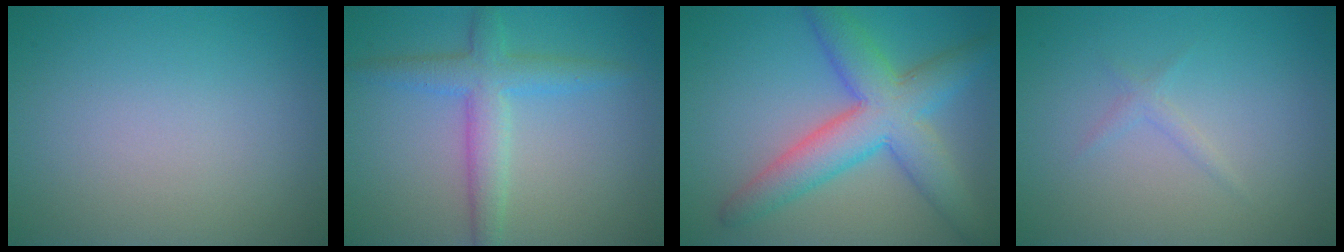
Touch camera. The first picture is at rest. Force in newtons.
{"total": 4.0, "press": 4.0, "slide": 0.1}
{"total": 7.4, "press": 7.3, "slide": 0.4}
{"total": 0.9, "press": 0.9, "slide": 0.0}